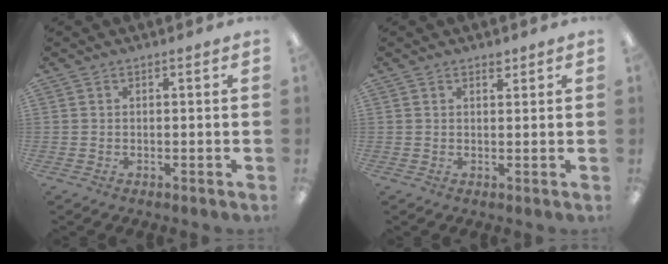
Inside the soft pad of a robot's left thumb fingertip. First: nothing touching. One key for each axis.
{"total": 1.6, "fx": 1.3, "fy": 0.7, "fz": 0.7, "tx": 0.001, "ty": -0.007, "tz": 0.020}